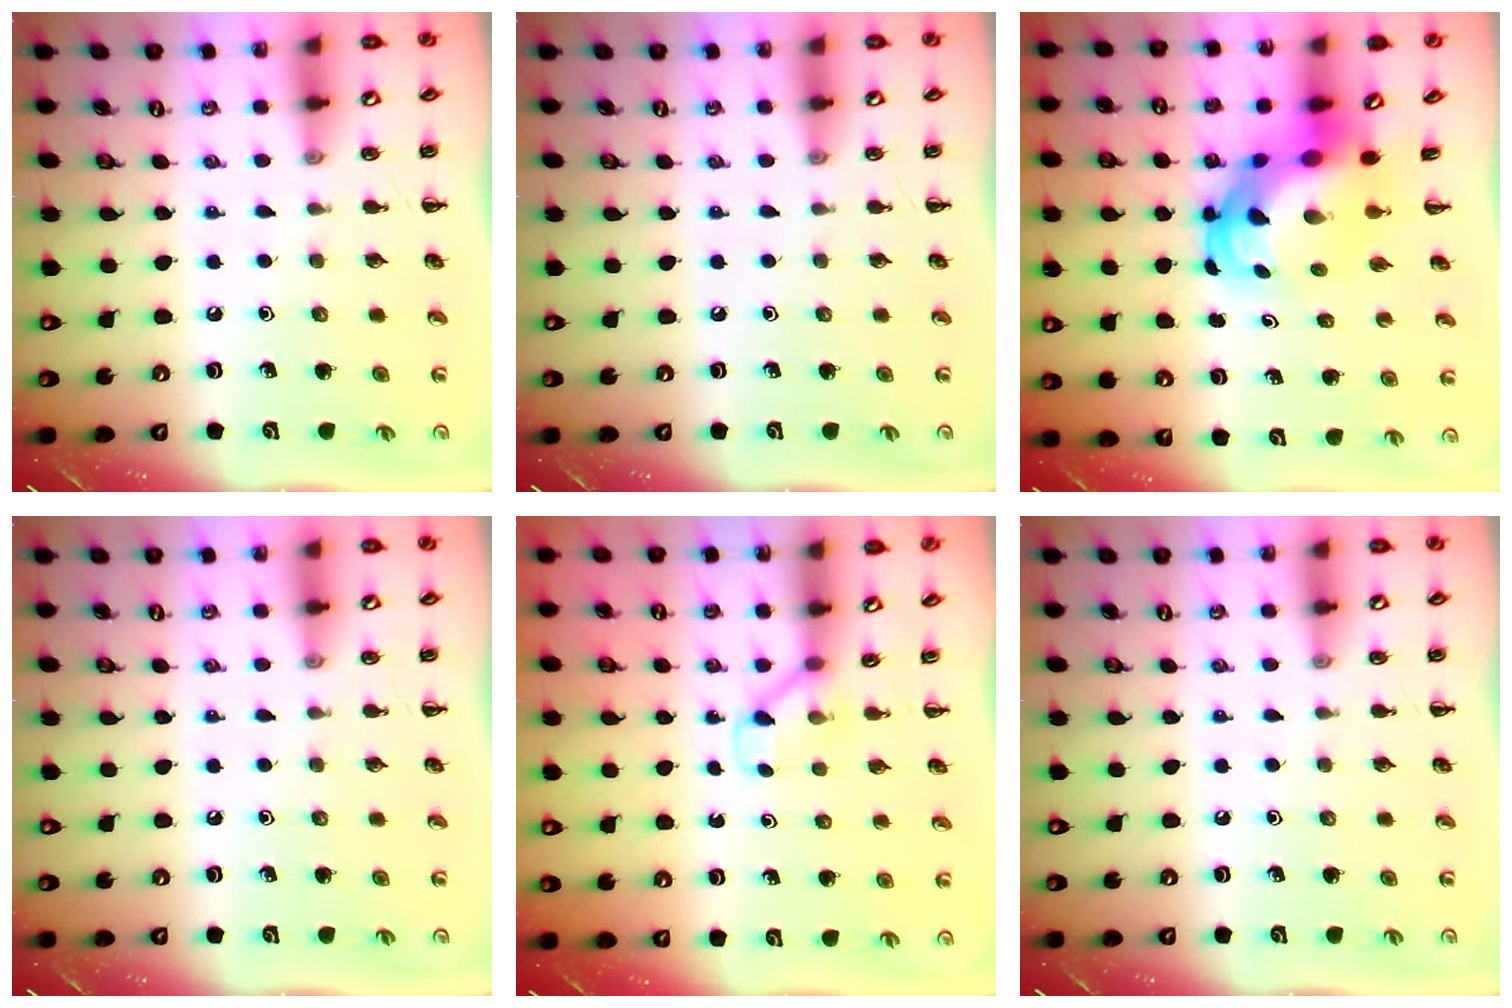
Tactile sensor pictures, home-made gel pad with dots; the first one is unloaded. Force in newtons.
{"total": 0.0}
{"total": 7.4, "press": 7.0, "slide": 2.2}
{"total": 0.0}
{"total": 2.8, "press": 2.6, "slide": 0.9}
{"total": 0.0}